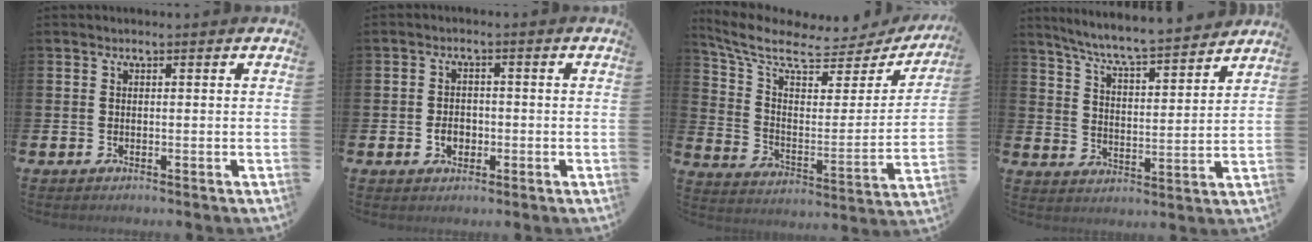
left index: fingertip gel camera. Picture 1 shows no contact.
{"total": 2.5, "force": [-0.7, 1.9, 1.4], "torque": [-0.016, -0.002, -0.019]}
{"total": 8.2, "force": [6.6, 3.3, 3.6], "torque": [-0.097, -0.050, 0.107]}
{"total": 7.0, "force": [6.7, -0.1, 2.1], "torque": [-0.066, -0.053, 0.113]}